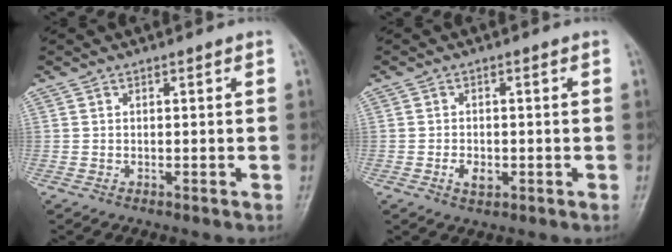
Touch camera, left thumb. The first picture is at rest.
{"total": 2.9, "force": [-0.9, 1.9, 1.9], "torque": [-0.029, 0.001, -0.014]}